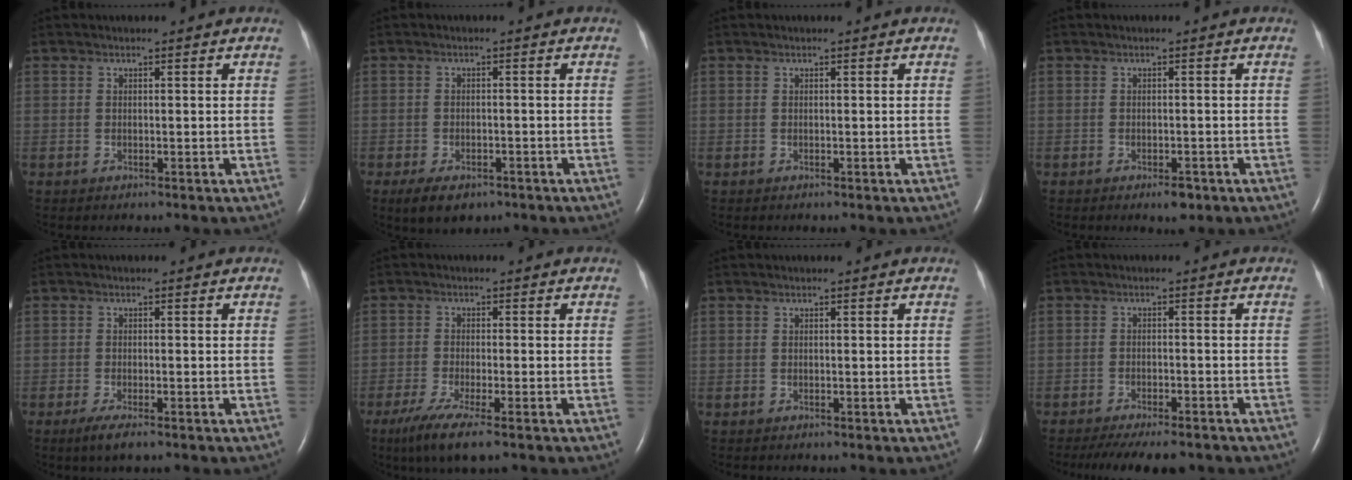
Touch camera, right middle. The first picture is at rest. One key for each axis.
{"total": 5.1, "fx": -3.4, "fy": 2.5, "fz": 2.8, "tx": -0.051, "ty": -0.005, "tz": -0.049}
{"total": 0.0}
{"total": 2.0, "fx": -1.2, "fy": 0.8, "fz": 1.3, "tx": -0.020, "ty": 0.000, "tz": -0.013}
{"total": 2.9, "fx": -1.8, "fy": 0.5, "fz": 2.2, "tx": -0.048, "ty": -0.008, "tz": -0.033}
{"total": 6.7, "fx": -4.3, "fy": 0.6, "fz": 5.2, "tx": -0.098, "ty": -0.021, "tz": -0.073}
{"total": 0.0}
{"total": 10.5, "fx": -9.1, "fy": 2.5, "fz": 4.7, "tx": -0.069, "ty": -0.008, "tz": -0.124}